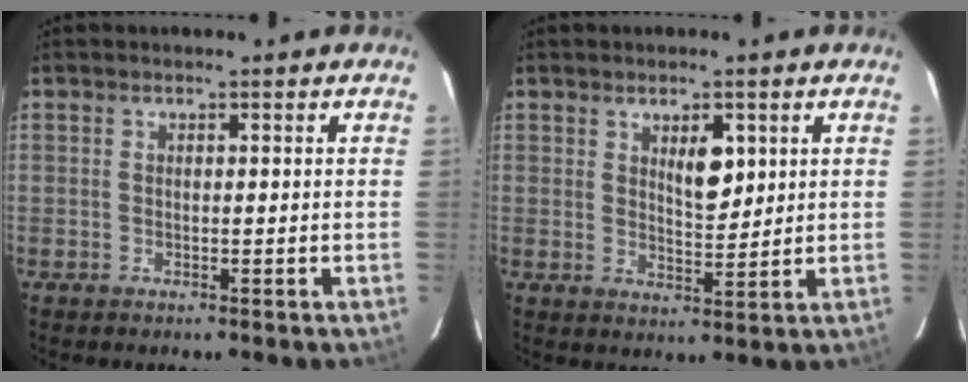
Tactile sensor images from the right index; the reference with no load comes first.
{"total": 4.4, "force": [1.9, 1.7, 3.6], "torque": [-0.059, -0.003, 0.034]}